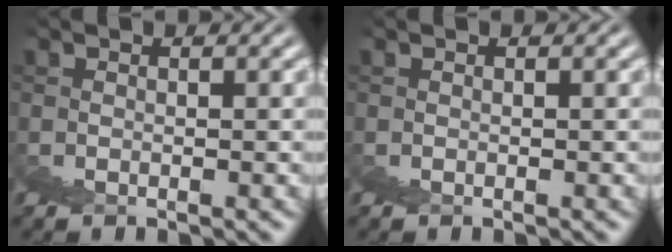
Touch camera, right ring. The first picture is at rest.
{"total": 0.0}